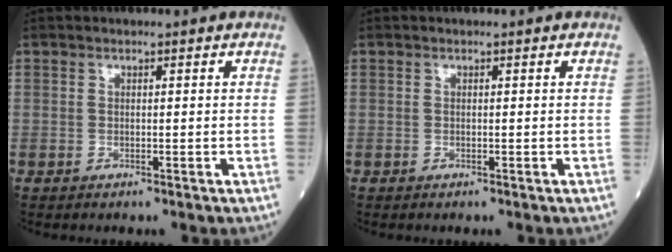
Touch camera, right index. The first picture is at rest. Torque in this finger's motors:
{"motor_torque": [0.01, 0.01, 0.00, 0.00]}